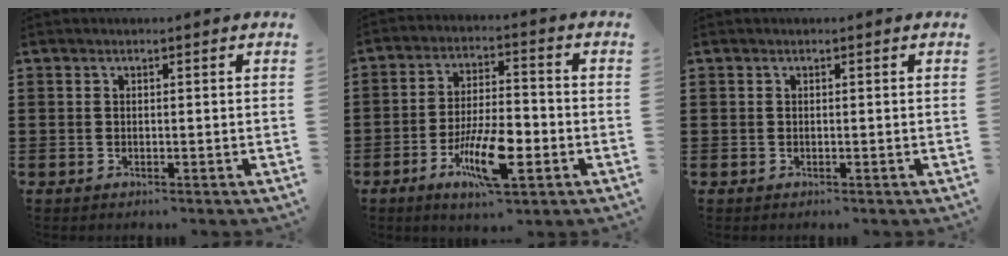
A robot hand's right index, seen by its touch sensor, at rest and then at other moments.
{"total": 10.2, "force": [-4.1, 3.3, 8.7], "torque": [-0.175, -0.006, -0.073]}
{"total": 0.0}